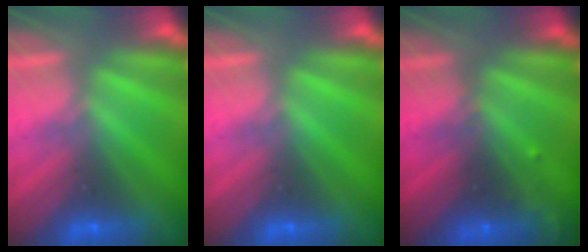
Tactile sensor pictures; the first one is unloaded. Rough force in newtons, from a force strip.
{"total": 0.0}
{"total": 2.9}